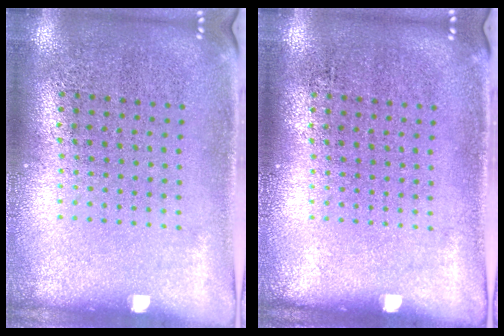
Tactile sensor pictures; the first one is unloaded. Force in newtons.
{"total": 0.0}